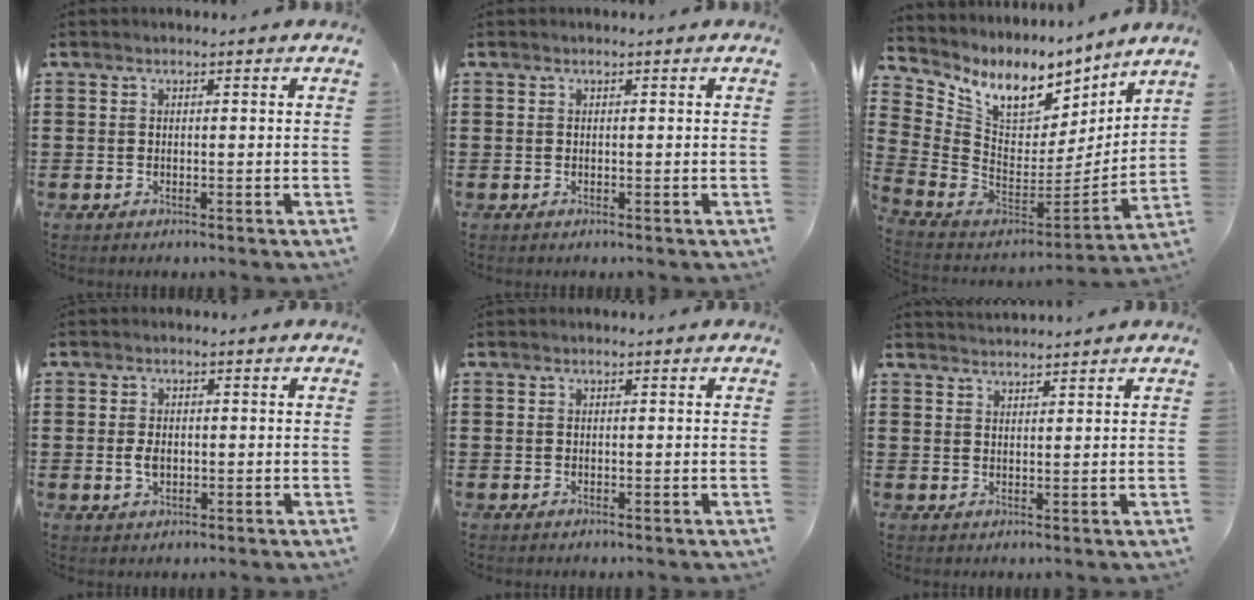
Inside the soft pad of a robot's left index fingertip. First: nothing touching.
{"total": 0.0}
{"total": 9.5, "force": [6.2, 5.2, 4.9], "torque": [-0.124, -0.037, 0.115]}
{"total": 2.7, "force": [-0.1, 1.6, 2.2], "torque": [-0.051, 0.001, -0.005]}
{"total": 0.0}
{"total": 2.0, "force": [2.0, -0.1, -0.1], "torque": [-0.003, -0.002, 0.038]}